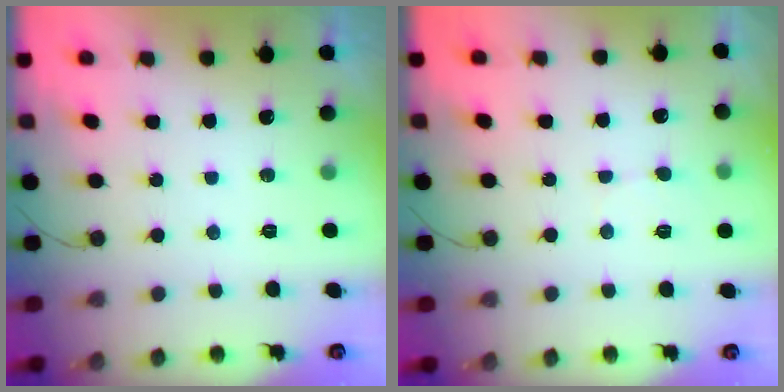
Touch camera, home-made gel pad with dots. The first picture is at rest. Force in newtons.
{"total": 3.9, "press": 3.9, "slide": 0.4}